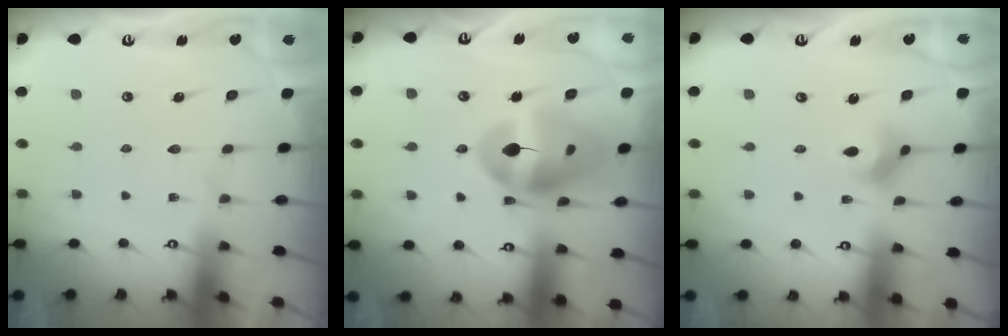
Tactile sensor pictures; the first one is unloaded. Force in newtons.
{"total": 17.0, "press": 16.8, "slide": 2.1}
{"total": 3.6, "press": 3.6, "slide": 0.6}